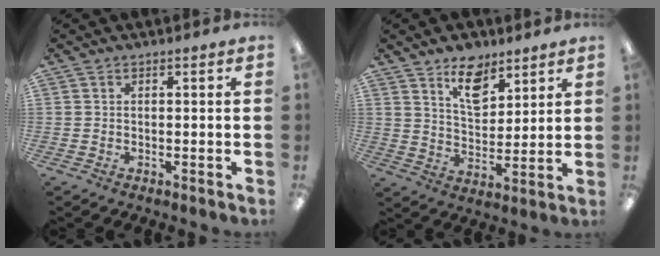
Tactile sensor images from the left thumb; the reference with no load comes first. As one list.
[{"total": 10.3, "force": [7.2, 5.6, 4.8], "torque": [-0.061, -0.039, 0.127]}]